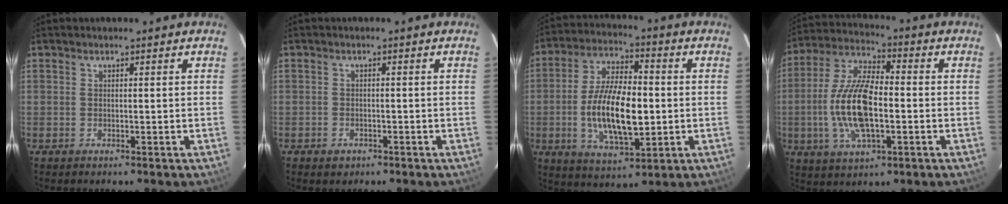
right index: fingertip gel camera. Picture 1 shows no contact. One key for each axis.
{"total": 2.1, "fx": -1.2, "fy": 1.5, "fz": 0.7, "tx": -0.013, "ty": 0.001, "tz": -0.016}
{"total": 15.5, "fx": -1.8, "fy": 6.5, "fz": 14.0, "tx": -0.272, "ty": -0.001, "tz": -0.028}
{"total": 15.1, "fx": -2.4, "fy": 6.1, "fz": 13.5, "tx": -0.283, "ty": 0.002, "tz": -0.047}